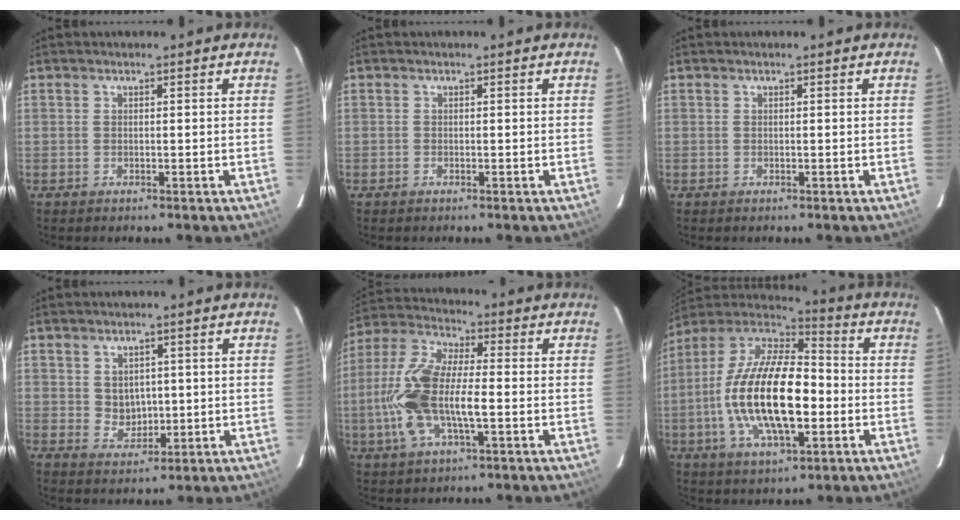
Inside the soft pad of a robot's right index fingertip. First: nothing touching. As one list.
[{"total": 0.0}, {"total": 0.0}, {"total": 4.3, "force": [0.8, 3.7, 1.9], "torque": [-0.031, 0.002, 0.026]}, {"total": 15.1, "force": [-2.7, 5.7, 13.7], "torque": [-0.296, 0.004, -0.058]}, {"total": 21.7, "force": [-3.7, 9.1, 19.4], "torque": [-0.385, -0.007, -0.072]}]